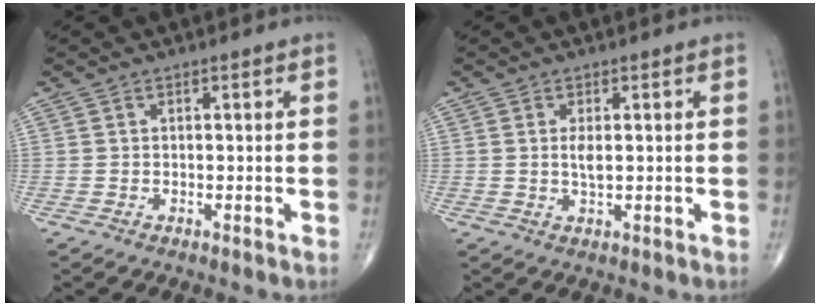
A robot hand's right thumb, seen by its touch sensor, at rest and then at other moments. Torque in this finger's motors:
{"motor_torque": [0.61, 0.43, 0.15, -0.36, 0.02]}